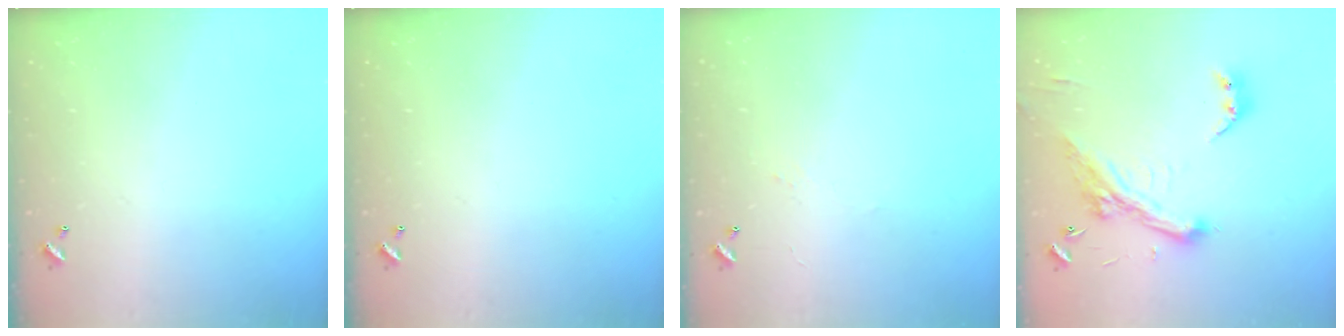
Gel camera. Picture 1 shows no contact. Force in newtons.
{"total": 0.0}
{"total": 2.0, "press": 1.9, "slide": 0.7}
{"total": 6.6, "press": 6.3, "slide": 1.8}